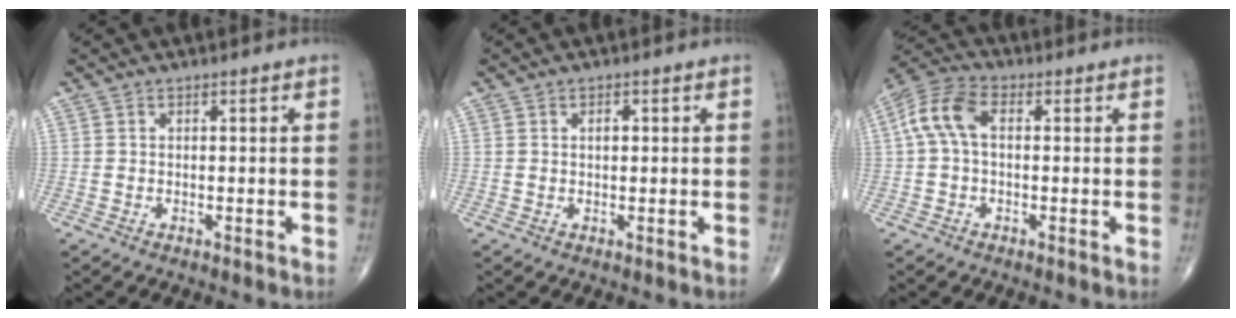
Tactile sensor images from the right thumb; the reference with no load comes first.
{"total": 1.5, "force": [0.3, 0.9, 1.2], "torque": [-0.017, 0.001, 0.006]}
{"total": 8.2, "force": [0.7, 4.8, 6.6], "torque": [-0.143, 0.027, 0.008]}